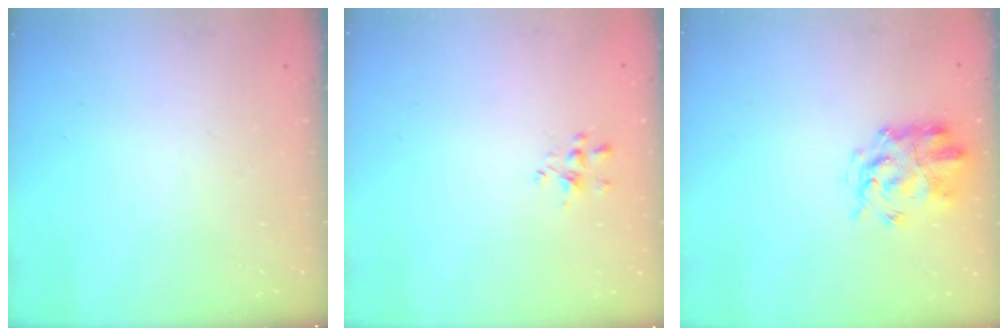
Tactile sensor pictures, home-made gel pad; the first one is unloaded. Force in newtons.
{"total": 1.5, "press": 1.4, "slide": 0.7}
{"total": 3.7, "press": 3.5, "slide": 1.1}